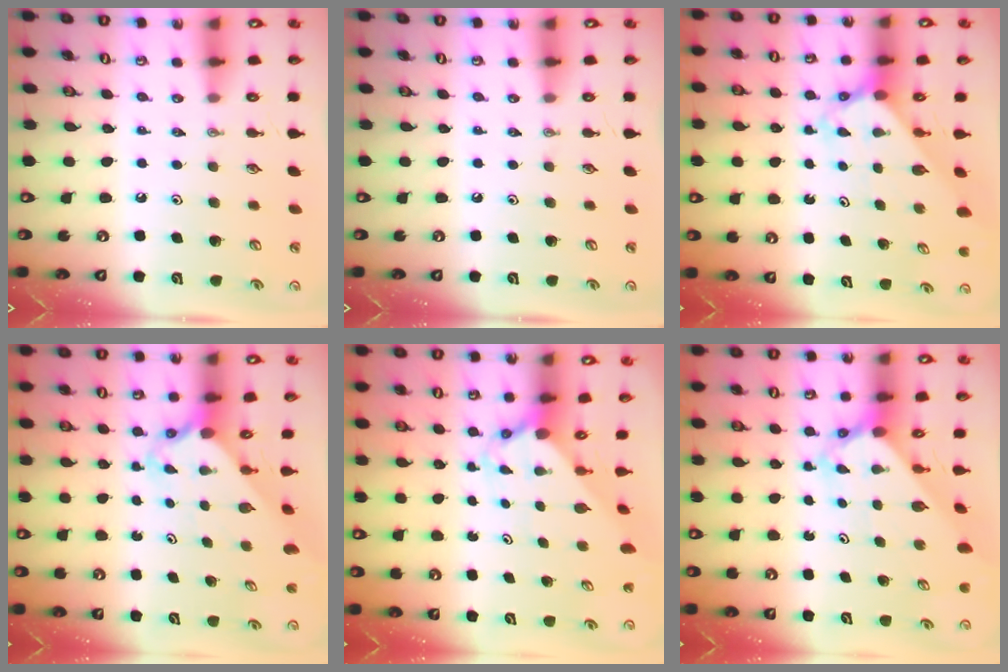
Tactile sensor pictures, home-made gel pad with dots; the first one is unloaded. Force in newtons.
{"total": 0.0}
{"total": 2.5, "press": 2.5, "slide": 0.1}
{"total": 2.3, "press": 2.3, "slide": 0.2}
{"total": 2.8, "press": 2.8, "slide": 0.3}
{"total": 2.7, "press": 2.7, "slide": 0.2}